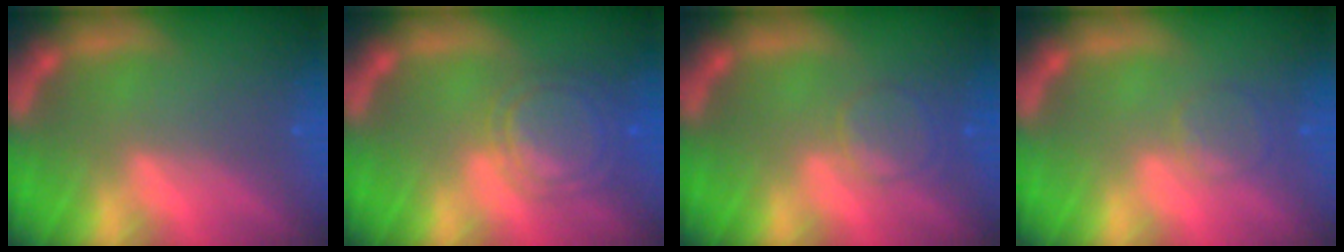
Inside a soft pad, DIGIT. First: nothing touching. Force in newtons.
{"total": 6.5}
{"total": 3.5}
{"total": 2.4}